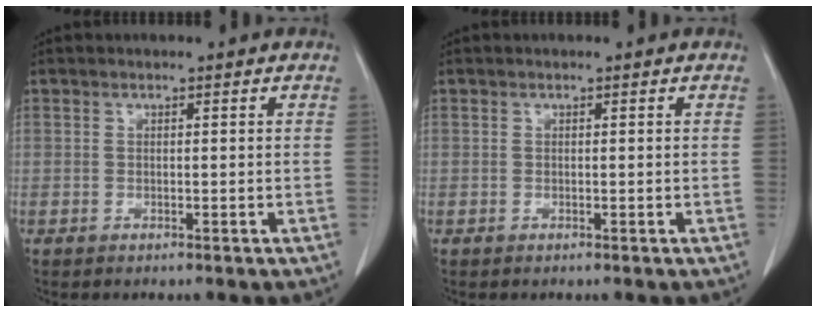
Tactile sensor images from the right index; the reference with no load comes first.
{"total": 0.0}